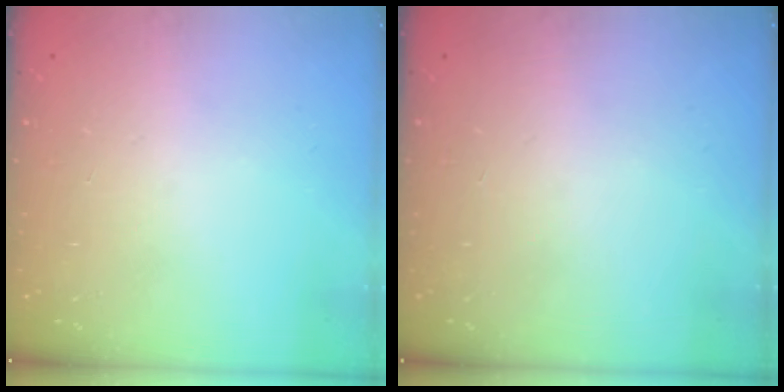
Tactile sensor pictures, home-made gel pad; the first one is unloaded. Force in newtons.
{"total": 0.0}